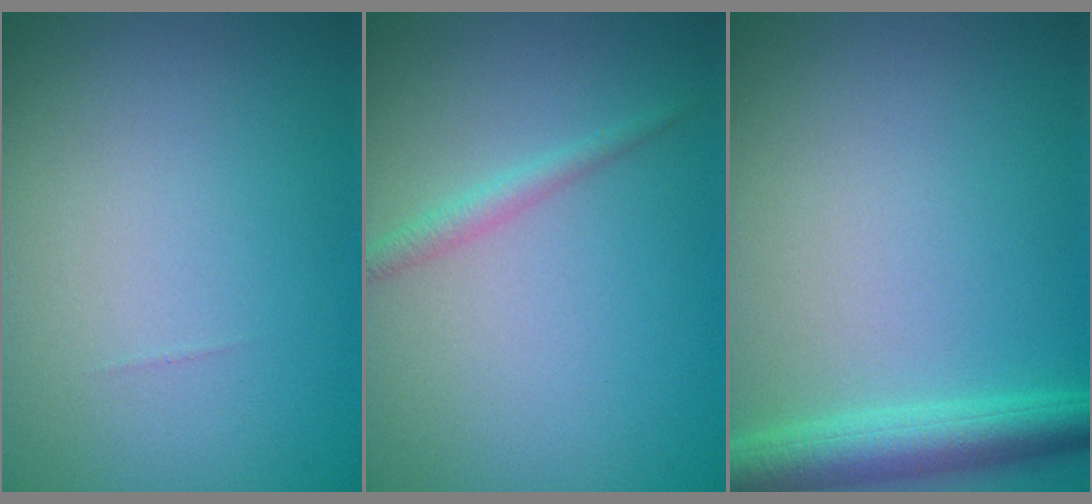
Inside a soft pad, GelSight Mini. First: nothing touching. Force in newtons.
{"total": 1.4, "press": 1.4, "slide": 0.0}
{"total": 3.9, "press": 3.9, "slide": 0.2}